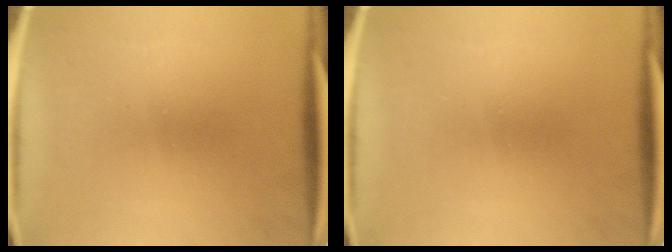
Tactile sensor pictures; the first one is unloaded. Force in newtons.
{"total": 0.0}